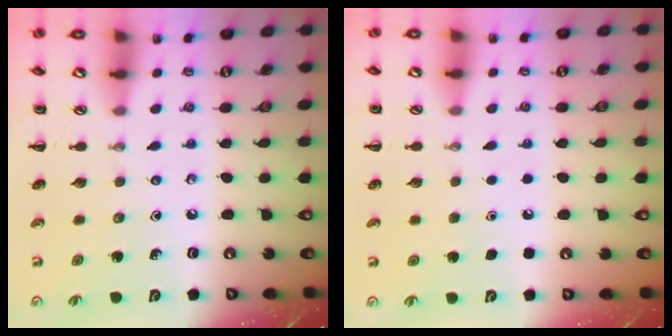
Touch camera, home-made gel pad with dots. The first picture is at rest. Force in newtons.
{"total": 1.6, "press": 1.6, "slide": 0.1}